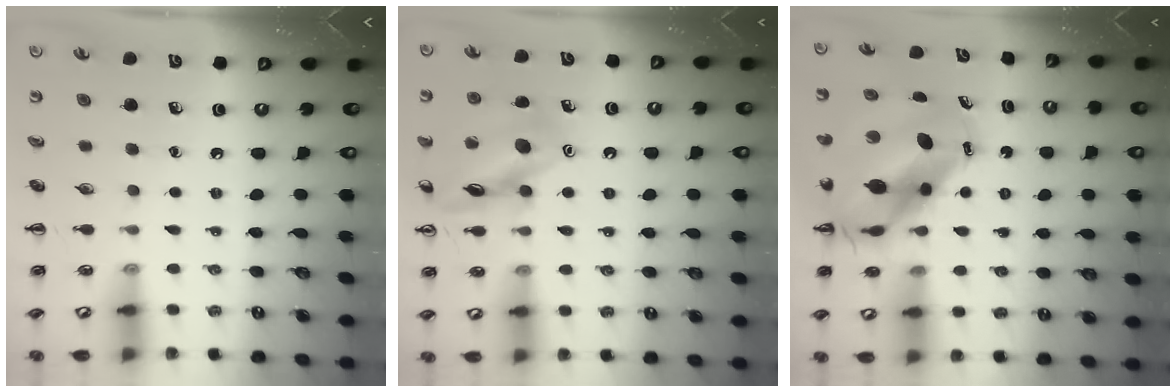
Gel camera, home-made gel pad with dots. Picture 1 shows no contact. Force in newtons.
{"total": 14.1, "press": 14.1, "slide": 1.2}
{"total": 11.2, "press": 10.8, "slide": 3.0}